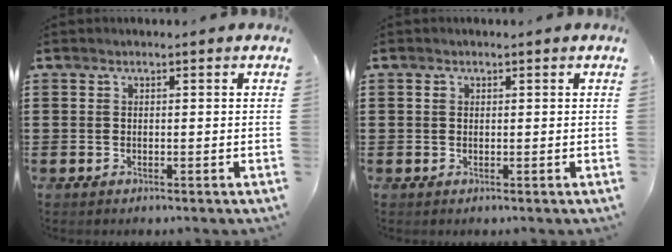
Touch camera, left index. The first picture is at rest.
{"total": 0.6, "force": [0.0, 0.5, 0.1], "torque": [-0.005, 0.004, 0.000]}